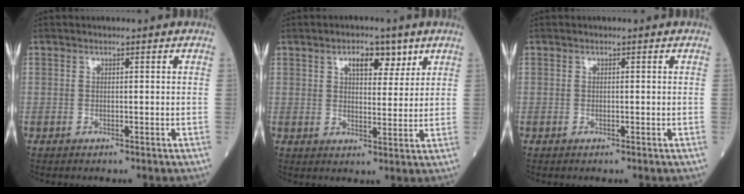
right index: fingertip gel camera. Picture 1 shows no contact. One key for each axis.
{"total": 5.5, "fx": 3.1, "fy": 2.6, "fz": 3.8, "tx": -0.055, "ty": 0.005, "tz": 0.046}
{"total": 0.0}